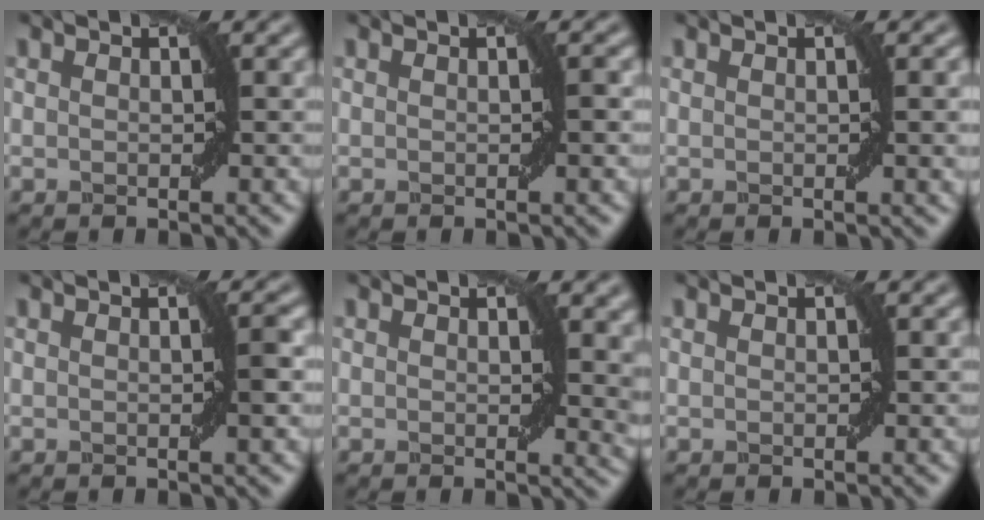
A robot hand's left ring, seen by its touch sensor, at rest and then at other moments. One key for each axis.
{"total": 0.6, "fx": 0.0, "fy": -0.1, "fz": 0.6, "tx": -0.006, "ty": 0.003, "tz": 0.001}
{"total": 1.7, "fx": 0.2, "fy": 0.1, "fz": 1.7, "tx": -0.018, "ty": 0.000, "tz": 0.003}
{"total": 1.1, "fx": 0.0, "fy": -0.1, "fz": 1.1, "tx": -0.015, "ty": 0.003, "tz": 0.000}
{"total": 3.0, "fx": 1.0, "fy": 1.1, "fz": 2.6, "tx": -0.022, "ty": -0.004, "tz": 0.016}
{"total": 0.0}